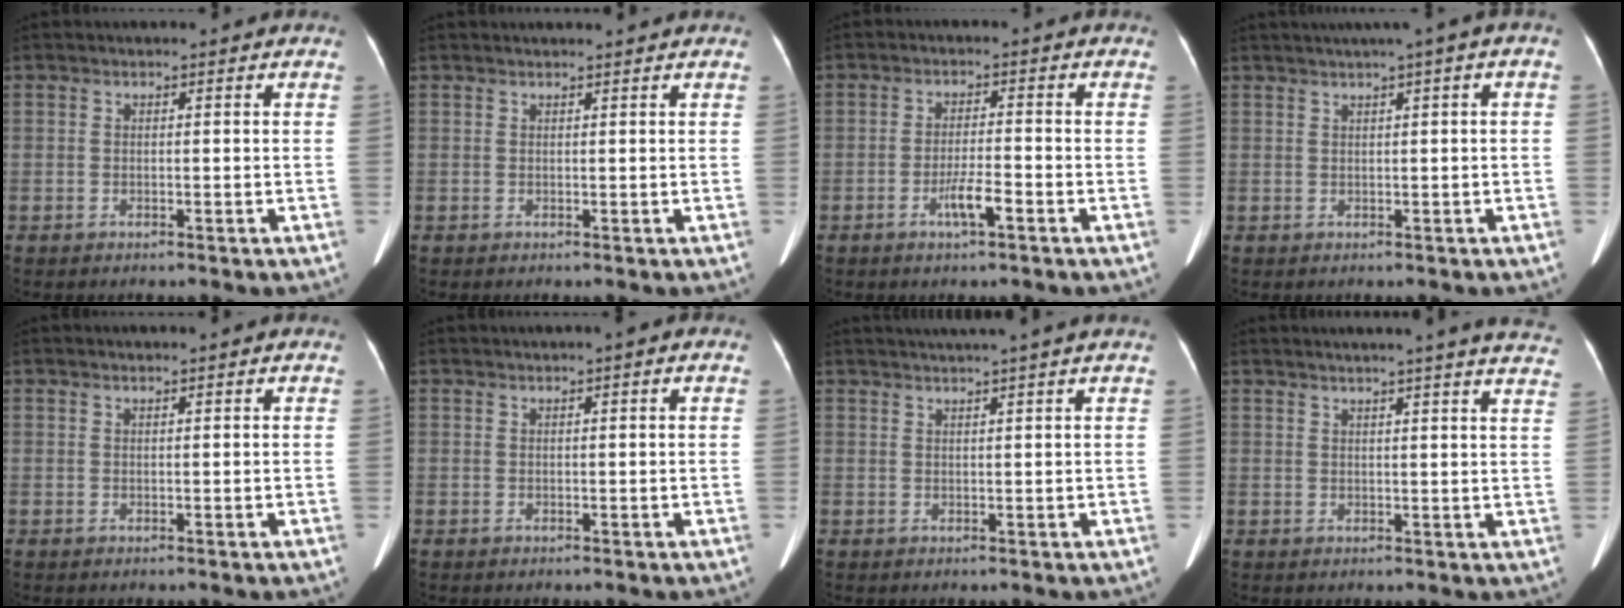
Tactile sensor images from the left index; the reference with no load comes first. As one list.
[{"total": 2.6, "force": [2.4, -0.4, 0.8], "torque": [-0.010, 0.014, 0.032]}, {"total": 3.8, "force": [-2.1, 0.2, 3.1], "torque": [-0.061, -0.005, -0.038]}, {"total": 4.7, "force": [2.2, -0.3, 4.2], "torque": [-0.067, 0.025, 0.034]}, {"total": 0.7, "force": [0.5, -0.1, 0.4], "torque": [-0.009, 0.003, 0.014]}, {"total": 1.2, "force": [0.6, 0.1, 1.0], "torque": [-0.019, 0.014, 0.009]}, {"total": 6.3, "force": [5.2, -1.7, 3.1], "torque": [-0.038, 0.018, 0.067]}, {"total": 18.0, "force": [15.9, 0.0, 8.3], "torque": [-0.114, -0.023, 0.181]}]